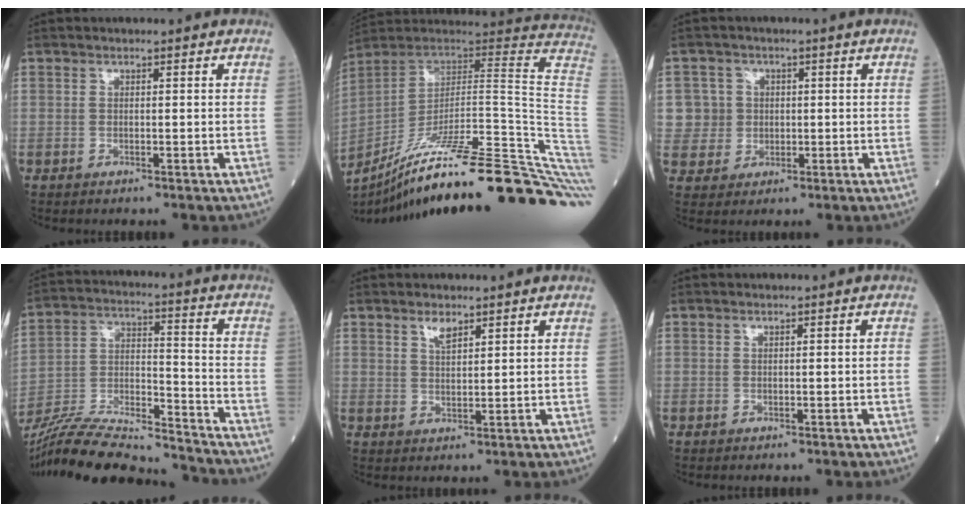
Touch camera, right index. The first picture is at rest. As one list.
[{"total": 35.9, "force": [-24.9, 0.4, 25.9], "torque": [-0.237, -0.033, -0.361]}, {"total": 5.2, "force": [0.8, 5.2, 0.0], "torque": [0.012, 0.010, 0.016]}, {"total": 20.8, "force": [-19.5, 2.1, 7.0], "torque": [-0.156, -0.004, -0.329]}, {"total": 2.4, "force": [1.7, 0.7, 1.5], "torque": [-0.031, 0.000, 0.035]}, {"total": 0.0}]